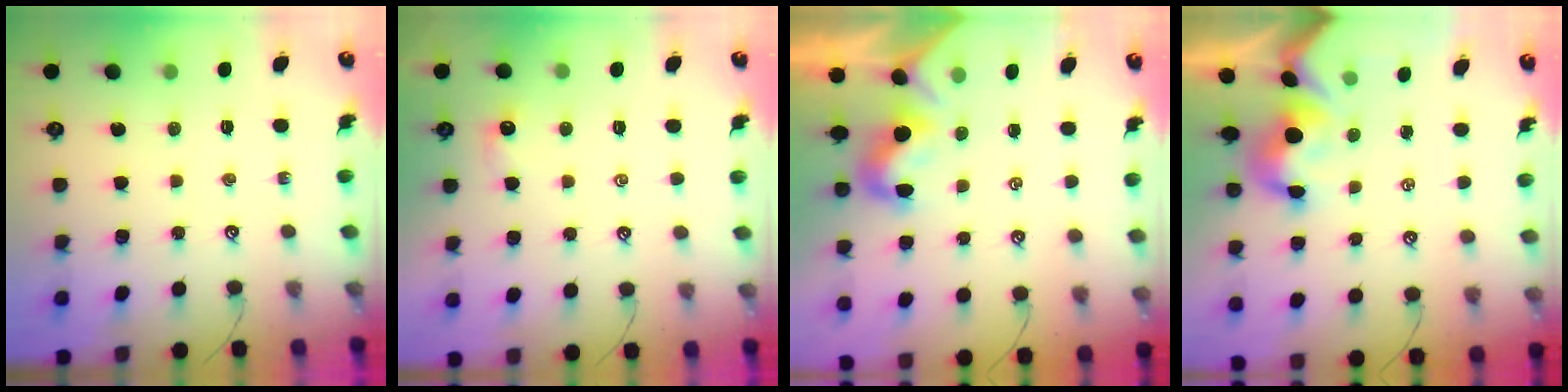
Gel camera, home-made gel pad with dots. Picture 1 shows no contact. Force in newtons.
{"total": 0.7, "press": 0.5, "slide": 0.5}
{"total": 0.5, "press": 0.4, "slide": 0.4}
{"total": 3.0, "press": 2.8, "slide": 1.0}